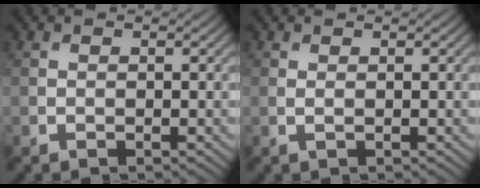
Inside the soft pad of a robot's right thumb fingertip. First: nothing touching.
{"total": 0.5, "force": [0.2, 0.1, 0.5], "torque": [-0.012, 0.001, 0.004]}